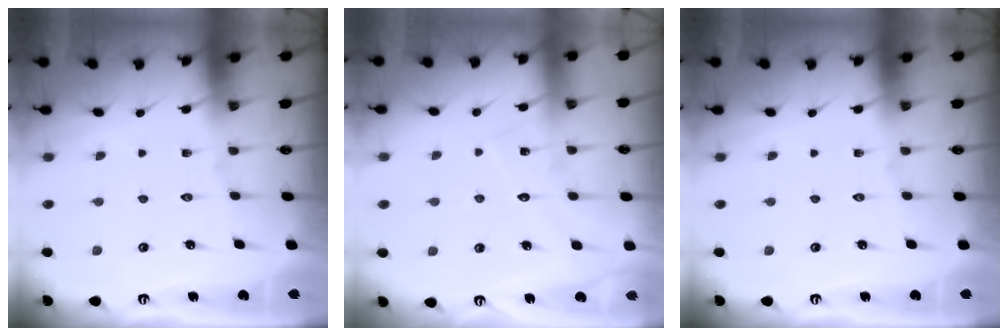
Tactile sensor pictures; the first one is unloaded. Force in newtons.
{"total": 6.6, "press": 6.6, "slide": 0.4}
{"total": 0.0}